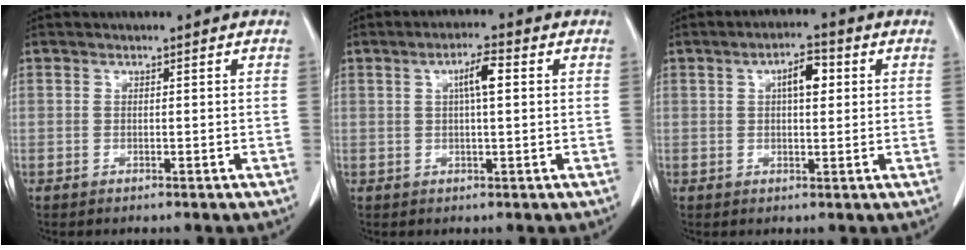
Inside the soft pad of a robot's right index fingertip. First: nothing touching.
{"total": 4.2, "force": [1.0, 0.5, 4.0], "torque": [-0.071, 0.008, 0.017]}
{"total": 4.6, "force": [1.3, 1.6, 4.1], "torque": [-0.067, 0.011, 0.019]}